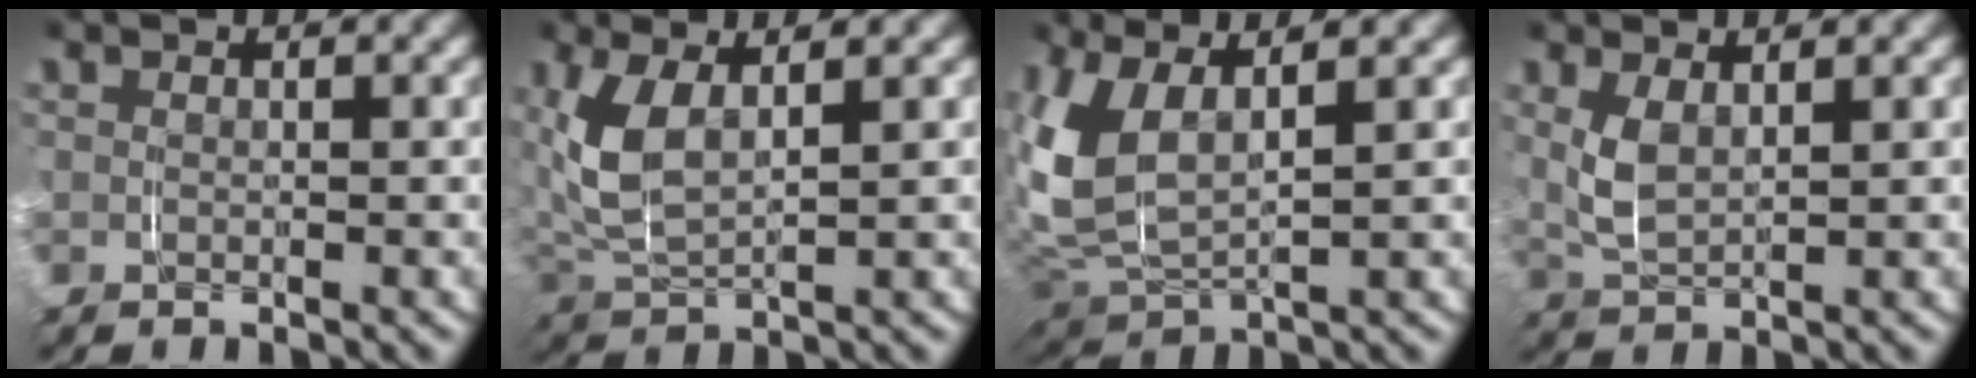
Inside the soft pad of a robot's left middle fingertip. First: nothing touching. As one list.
[{"total": 4.5, "force": [1.1, 2.4, 3.7], "torque": [-0.113, -0.005, 0.022]}, {"total": 7.7, "force": [1.4, 4.9, 5.8], "torque": [-0.179, -0.009, 0.025]}, {"total": 3.4, "force": [1.0, 1.9, 2.6], "torque": [-0.082, -0.012, 0.023]}]